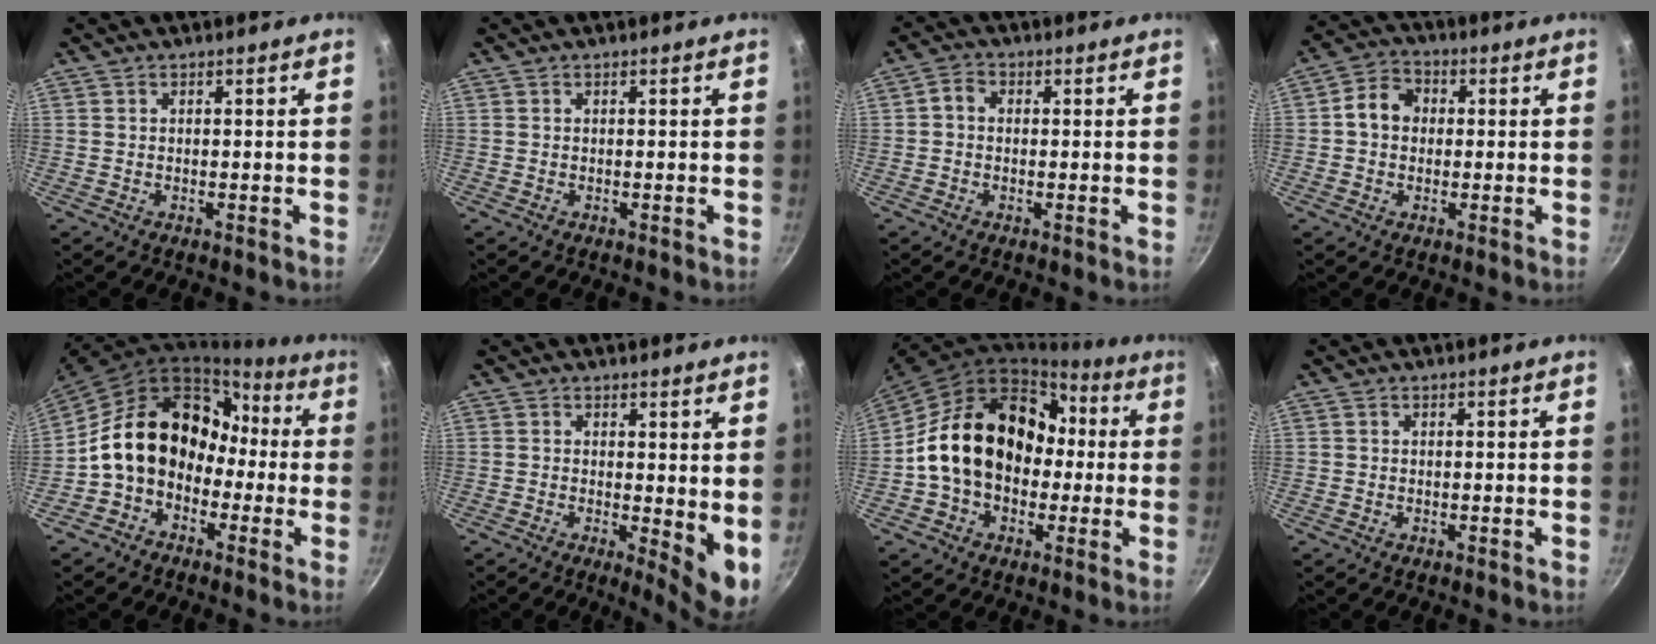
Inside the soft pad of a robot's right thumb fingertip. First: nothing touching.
{"total": 0.0}
{"total": 2.6, "force": [0.0, 2.0, 1.6], "torque": [-0.032, 0.010, -0.007]}
{"total": 6.4, "force": [0.4, 5.3, 3.5], "torque": [-0.035, 0.017, -0.008]}
{"total": 17.0, "force": [-1.9, 13.4, 10.3], "torque": [-0.137, 0.076, -0.041]}
{"total": 6.5, "force": [0.7, 2.4, 6.0], "torque": [-0.080, -0.020, 0.009]}
{"total": 20.8, "force": [0.3, 16.0, 13.3], "torque": [-0.201, 0.063, 0.005]}
{"total": 0.0}